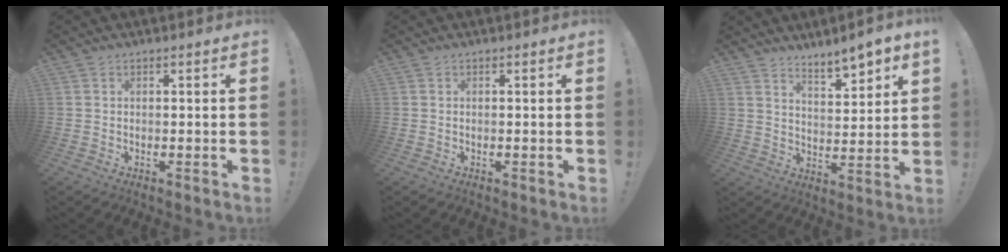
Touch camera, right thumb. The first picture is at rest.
{"total": 0.0}
{"total": 7.2, "force": [6.3, 1.1, 3.3], "torque": [-0.045, -0.052, 0.109]}